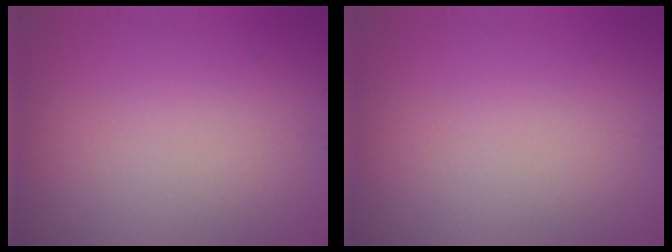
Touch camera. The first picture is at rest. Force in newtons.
{"total": 0.0}